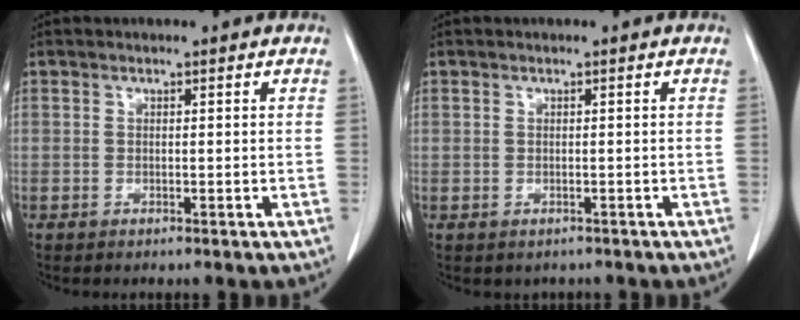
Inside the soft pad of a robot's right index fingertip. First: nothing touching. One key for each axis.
{"total": 1.3, "fx": -0.8, "fy": 1.1, "fz": 0.1, "tx": -0.006, "ty": 0.003, "tz": -0.006}